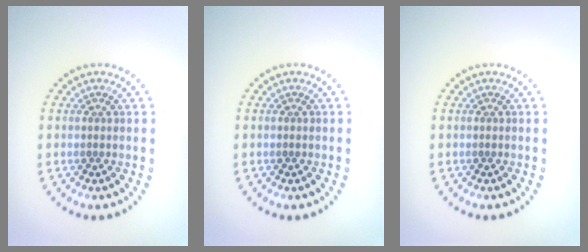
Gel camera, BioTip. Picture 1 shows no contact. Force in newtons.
{"total": 0.0}
{"total": 0.0}